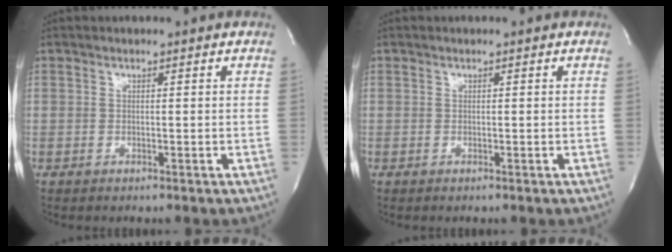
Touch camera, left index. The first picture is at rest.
{"total": 0.0}